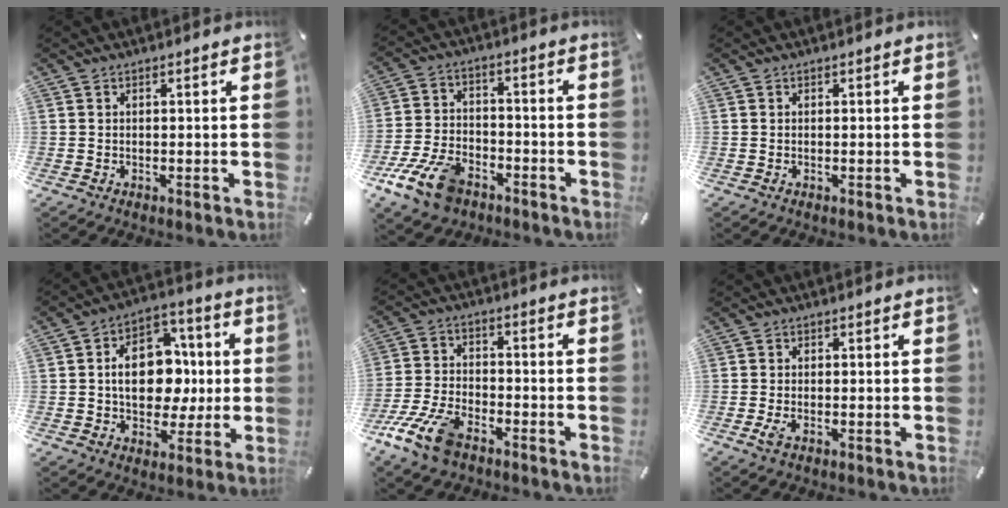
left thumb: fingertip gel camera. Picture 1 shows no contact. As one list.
[{"total": 13.1, "force": [-7.4, 7.8, 7.4], "torque": [-0.154, 0.043, -0.134]}, {"total": 0.0}, {"total": 14.6, "force": [-0.3, 11.0, 9.6], "torque": [-0.155, 0.008, -0.003]}, {"total": 11.8, "force": [-7.3, 6.0, 7.0], "torque": [-0.149, 0.034, -0.138]}, {"total": 1.9, "force": [-0.8, 0.9, 1.5], "torque": [-0.032, -0.002, -0.014]}]